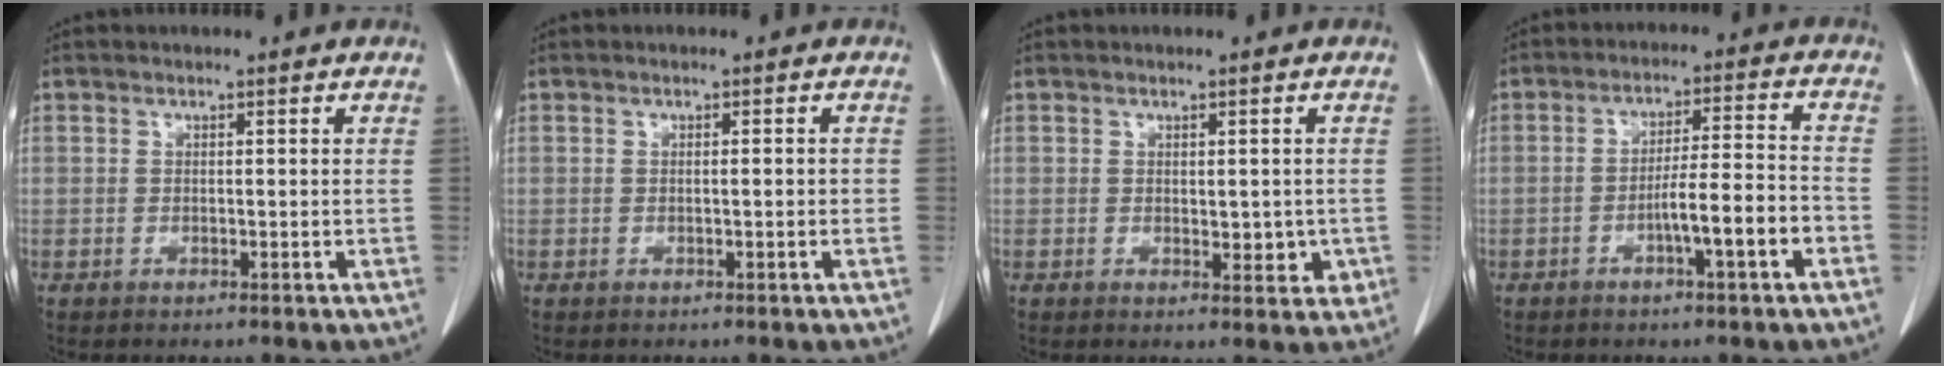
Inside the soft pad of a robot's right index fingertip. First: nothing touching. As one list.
[{"total": 1.2, "force": [-0.2, 0.2, 1.1], "torque": [-0.016, 0.001, 0.000]}, {"total": 3.4, "force": [-0.4, 1.8, 2.9], "torque": [-0.030, -0.005, 0.002]}, {"total": 7.9, "force": [-3.3, 0.2, 7.2], "torque": [-0.118, 0.012, -0.052]}]